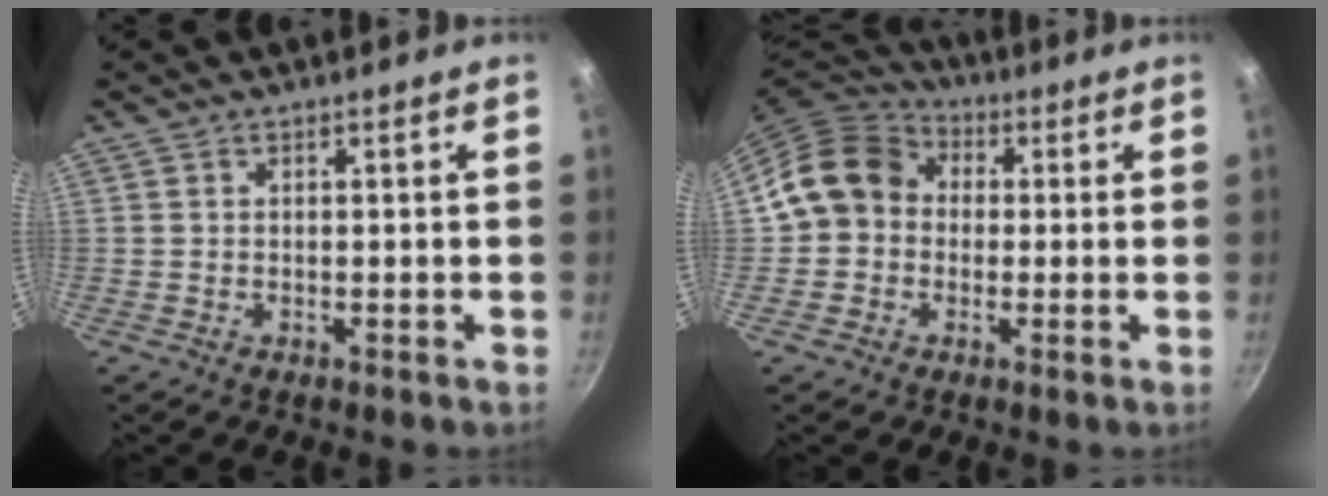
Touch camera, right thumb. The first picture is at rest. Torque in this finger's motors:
{"motor_torque": [0.17, 1.38, -0.01, -0.14, 0.10]}